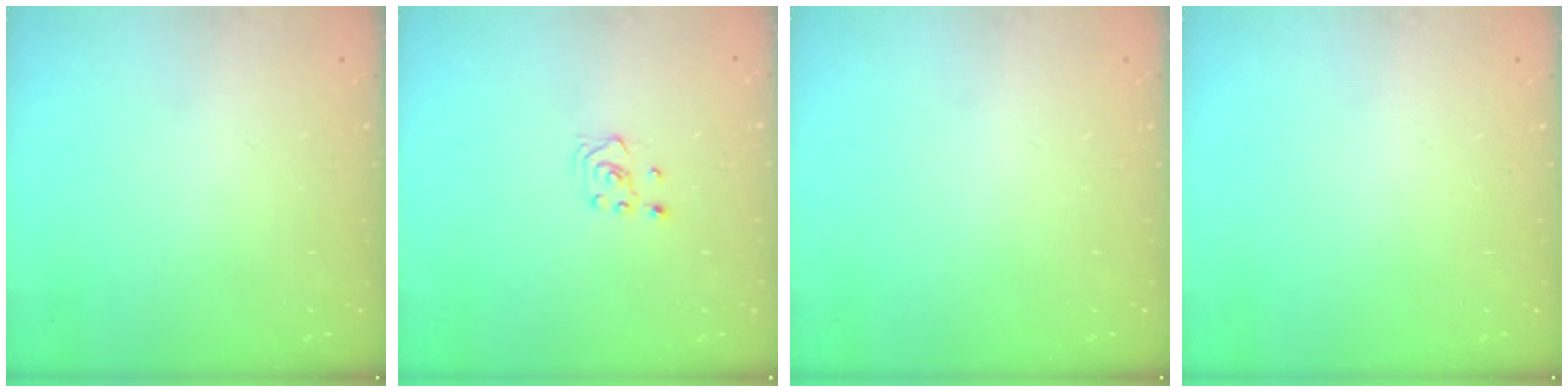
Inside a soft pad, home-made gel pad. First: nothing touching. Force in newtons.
{"total": 3.0, "press": 2.9, "slide": 0.9}
{"total": 0.0}
{"total": 0.0}